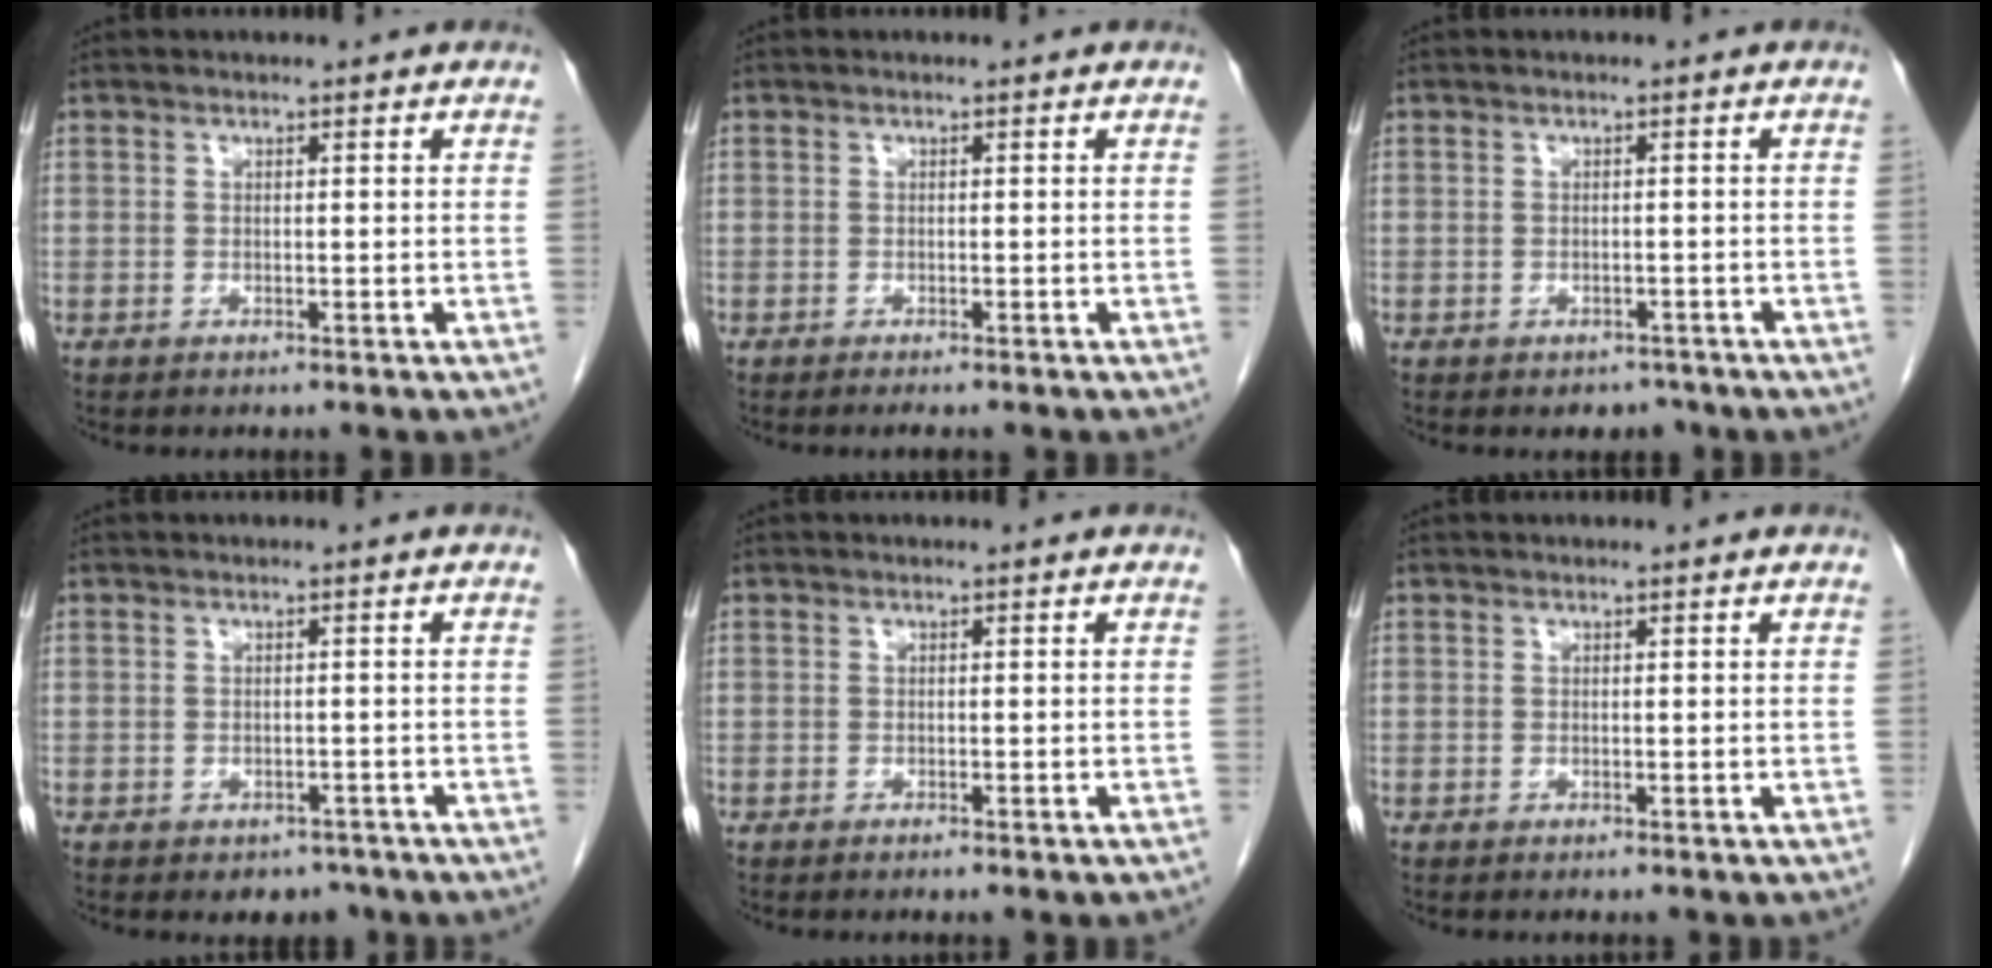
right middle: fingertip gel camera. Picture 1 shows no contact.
{"total": 1.3, "force": [-1.1, 0.1, 0.7], "torque": [-0.009, -0.002, -0.012]}
{"total": 1.8, "force": [-1.4, 1.1, 0.2], "torque": [-0.001, 0.004, -0.017]}
{"total": 2.7, "force": [-2.0, 1.6, 0.6], "torque": [-0.001, 0.006, -0.022]}
{"total": 1.4, "force": [-1.0, 0.1, 0.9], "torque": [-0.012, -0.001, -0.009]}
{"total": 0.0}